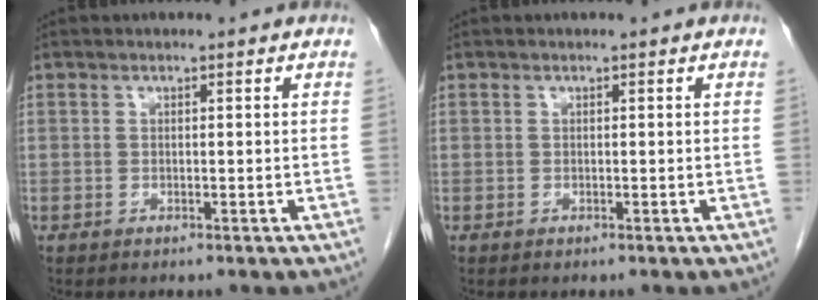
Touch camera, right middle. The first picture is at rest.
{"total": 0.0}